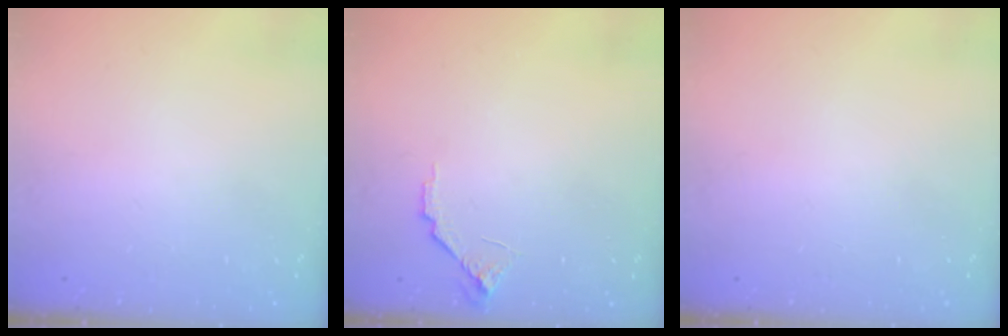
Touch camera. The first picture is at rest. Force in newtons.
{"total": 7.2, "press": 7.2, "slide": 0.6}
{"total": 0.0}